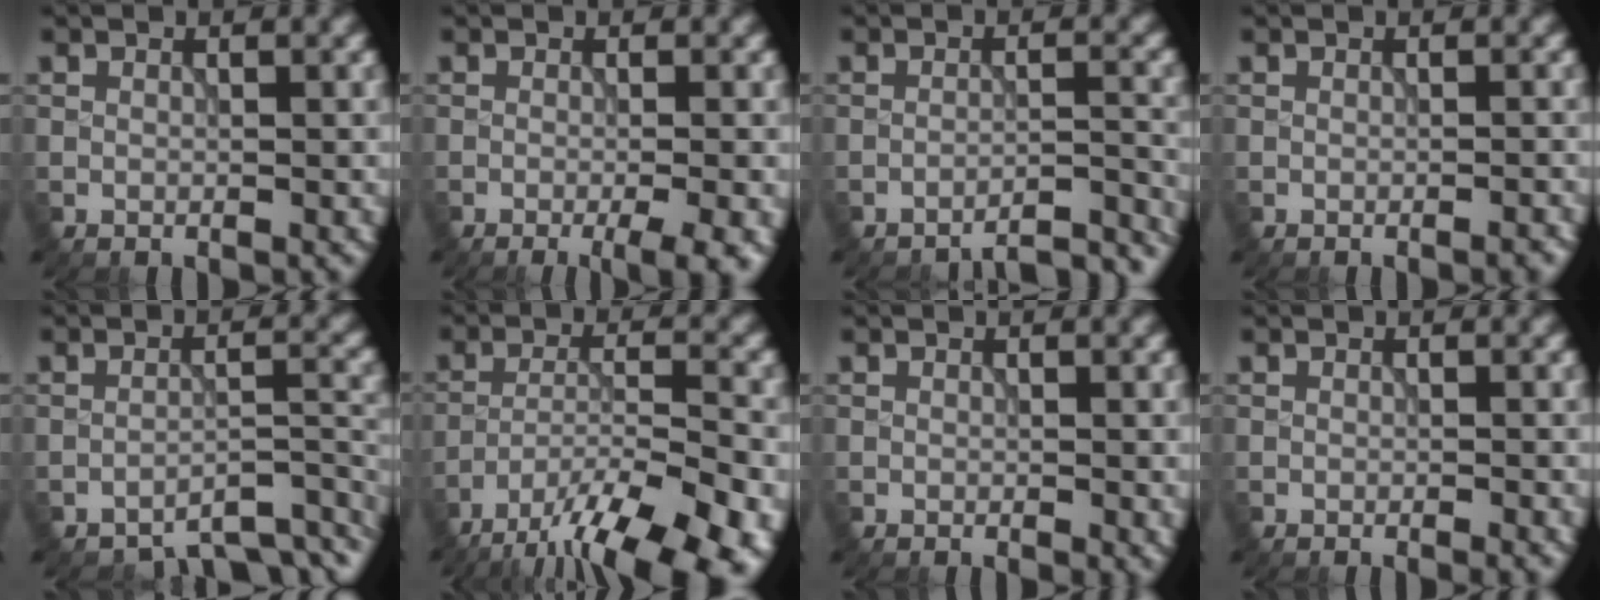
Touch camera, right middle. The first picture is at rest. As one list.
[{"total": 3.9, "force": [-1.9, 0.8, 3.3], "torque": [-0.040, -0.004, -0.022]}, {"total": 8.4, "force": [-8.1, 1.4, 1.8], "torque": [-0.008, 0.010, -0.094]}, {"total": 1.0, "force": [-0.6, 0.2, 0.7], "torque": [-0.009, -0.001, -0.008]}, {"total": 4.8, "force": [-4.4, 0.8, 1.8], "torque": [-0.024, -0.005, -0.064]}, {"total": 13.8, "force": [-10.5, 3.9, 8.2], "torque": [-0.147, -0.030, -0.147]}, {"total": 0.6, "force": [-0.1, 0.2, 0.5], "torque": [-0.007, -0.002, -0.001]}, {"total": 0.6, "force": [-0.3, 0.0, 0.5], "torque": [-0.008, -0.002, -0.005]}]